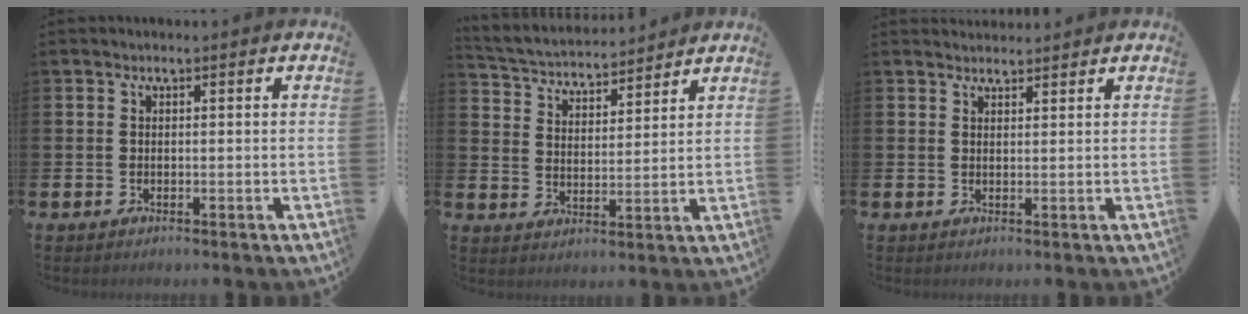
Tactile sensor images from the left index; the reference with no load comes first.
{"total": 4.3, "force": [4.2, 0.9, 0.2], "torque": [-0.025, -0.033, 0.071]}
{"total": 1.9, "force": [1.8, 0.4, 0.0], "torque": [0.008, -0.008, 0.031]}